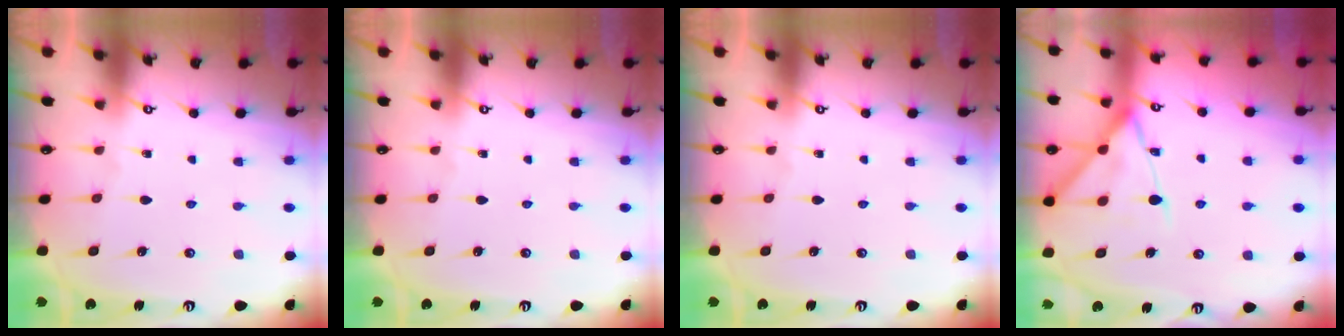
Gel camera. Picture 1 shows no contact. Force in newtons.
{"total": 0.0}
{"total": 0.0}
{"total": 13.5, "press": 13.5, "slide": 1.1}